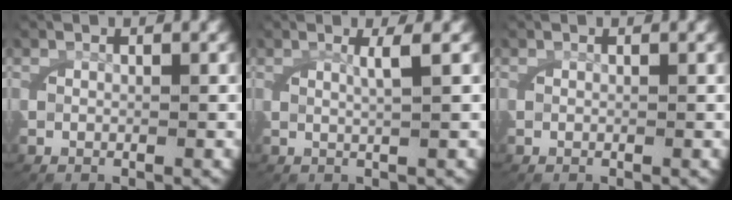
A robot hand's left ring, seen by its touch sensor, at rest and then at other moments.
{"total": 1.9, "force": [0.8, -0.6, 1.6], "torque": [-0.034, -0.002, 0.018]}
{"total": 0.0}